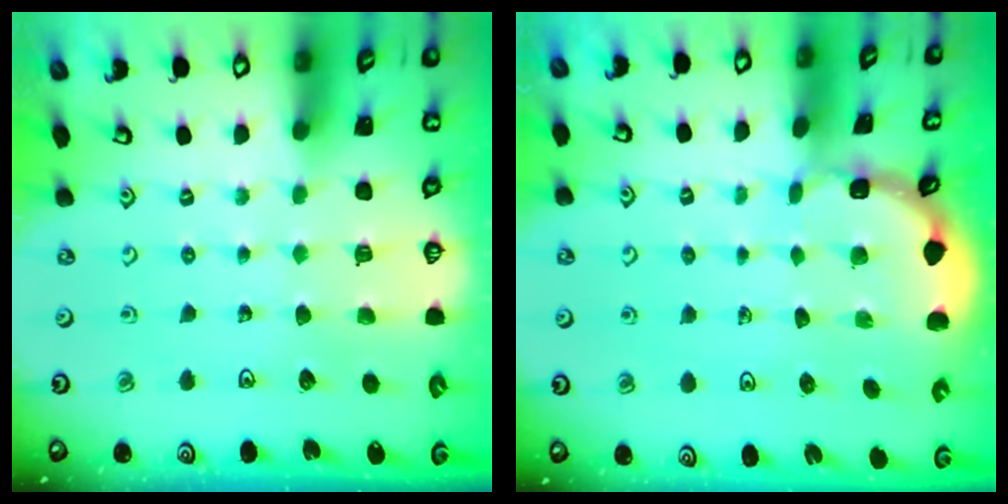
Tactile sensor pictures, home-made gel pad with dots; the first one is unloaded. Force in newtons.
{"total": 1.1, "press": 1.1, "slide": 0.2}